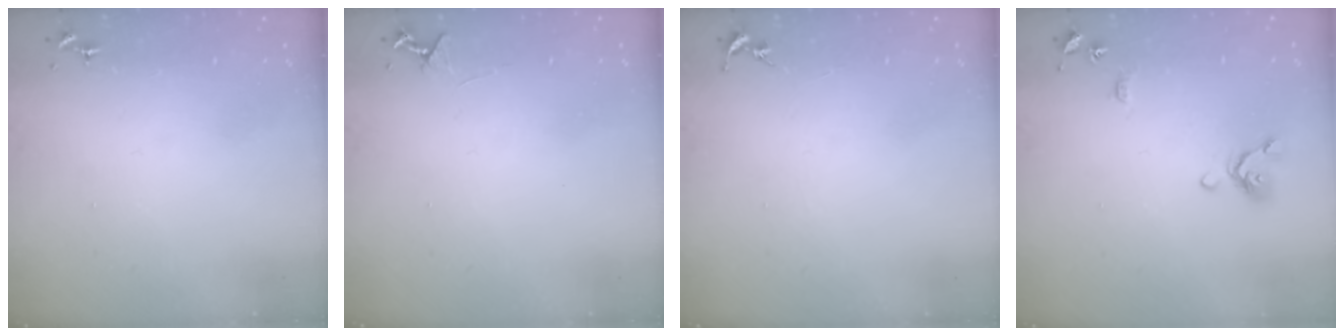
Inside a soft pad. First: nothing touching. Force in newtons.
{"total": 4.2, "press": 4.1, "slide": 0.5}
{"total": 0.0}
{"total": 9.9, "press": 9.8, "slide": 1.3}